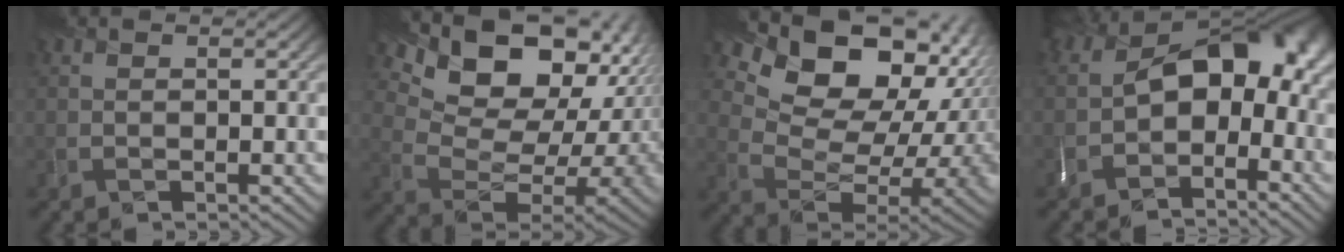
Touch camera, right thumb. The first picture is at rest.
{"total": 18.9, "force": [10.7, 10.6, 11.4], "torque": [-0.211, 0.040, 0.177]}
{"total": 19.5, "force": [10.1, 11.9, 11.7], "torque": [-0.189, 0.041, 0.180]}
{"total": 12.0, "force": [-2.0, 8.3, 8.4], "torque": [-0.102, -0.001, -0.043]}